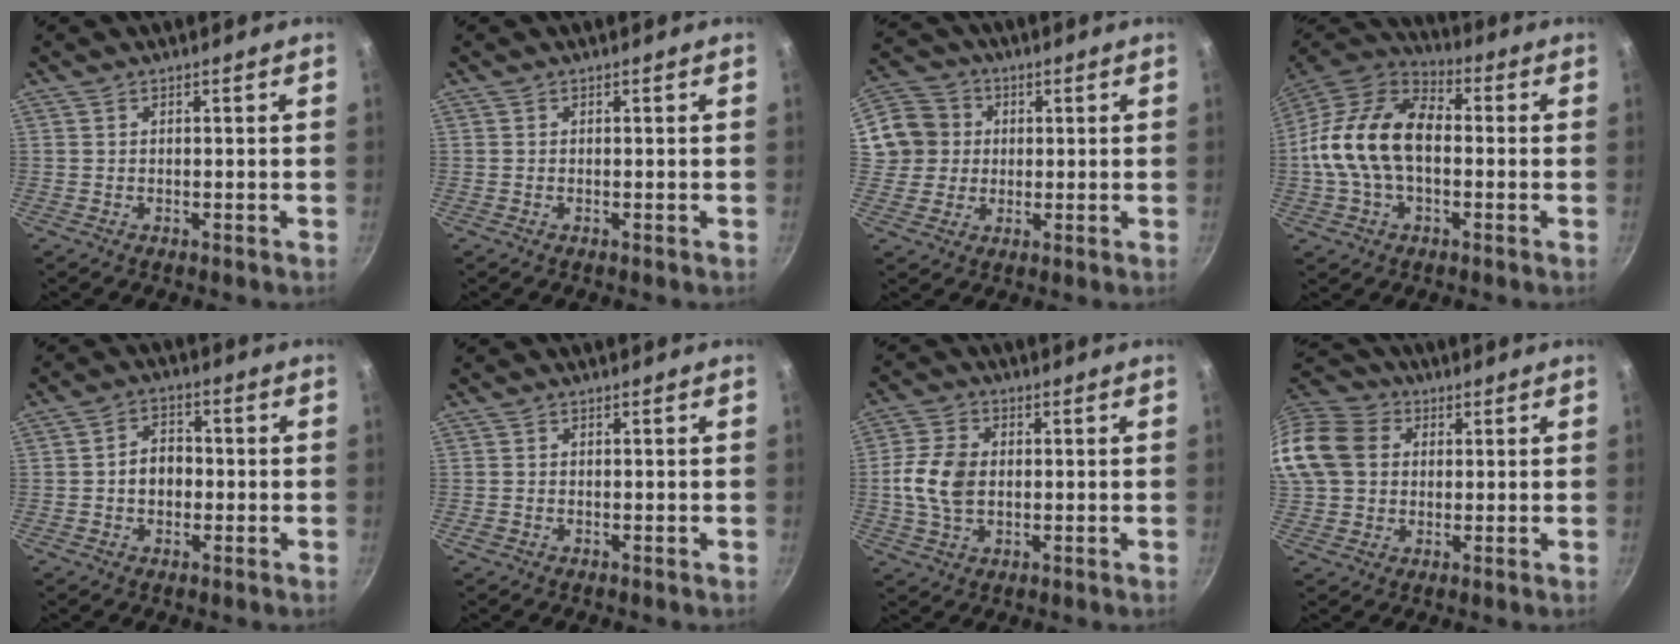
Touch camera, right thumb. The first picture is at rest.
{"total": 0.0}
{"total": 10.5, "force": [1.9, 9.9, 2.9], "torque": [-0.021, 0.021, 0.026]}
{"total": 17.8, "force": [-0.6, 11.3, 13.7], "torque": [-0.231, 0.036, -0.027]}
{"total": 5.7, "force": [-0.7, 4.4, 3.6], "torque": [-0.028, 0.018, -0.015]}
{"total": 0.8, "force": [-0.4, 0.5, 0.3], "torque": [-0.008, 0.000, -0.007]}
{"total": 8.8, "force": [-0.1, 6.0, 6.4], "torque": [-0.120, 0.010, -0.008]}
{"total": 17.7, "force": [3.0, 14.5, 9.6], "torque": [-0.196, 0.034, 0.043]}